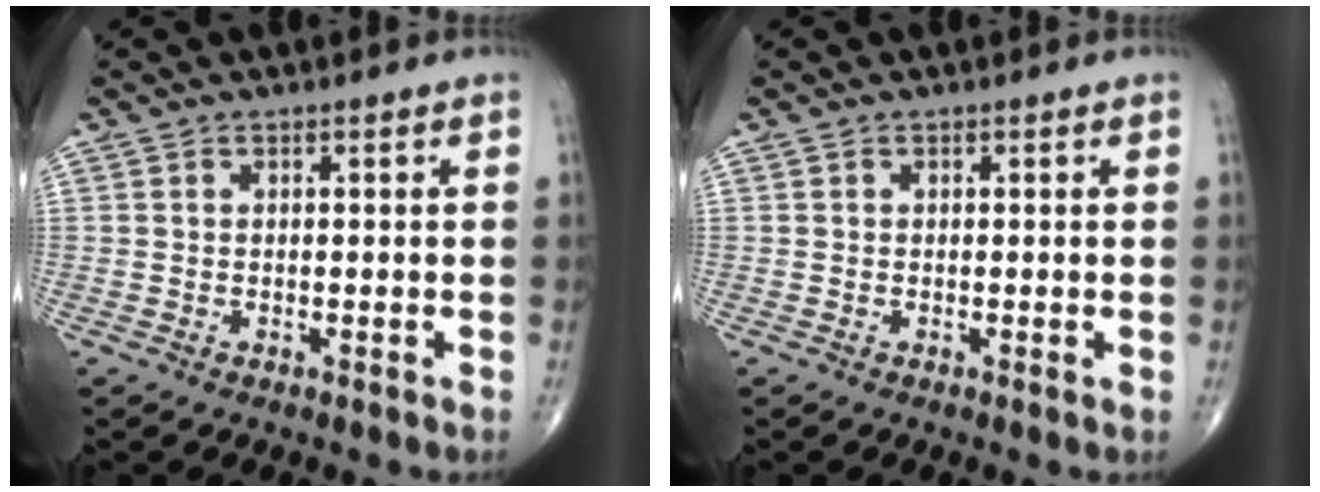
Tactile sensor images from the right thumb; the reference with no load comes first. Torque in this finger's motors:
{"motor_torque": [0.08, 0.00, -0.26, -0.21, -0.01]}